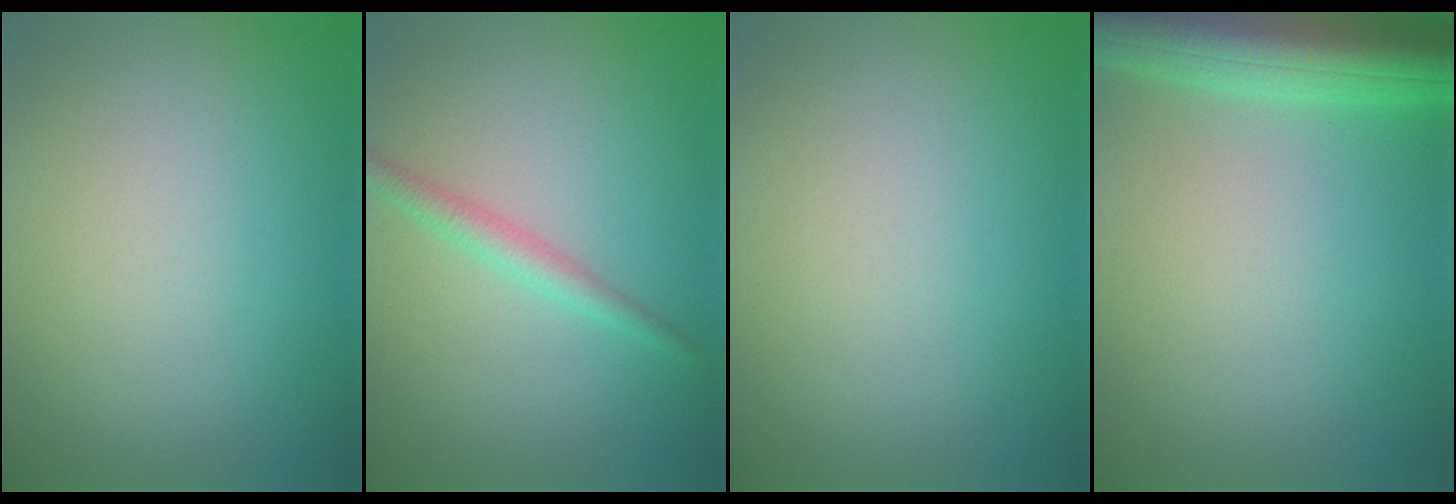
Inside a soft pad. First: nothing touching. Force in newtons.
{"total": 1.9, "press": 1.9, "slide": 0.0}
{"total": 0.0}
{"total": 8.1, "press": 8.1, "slide": 0.6}